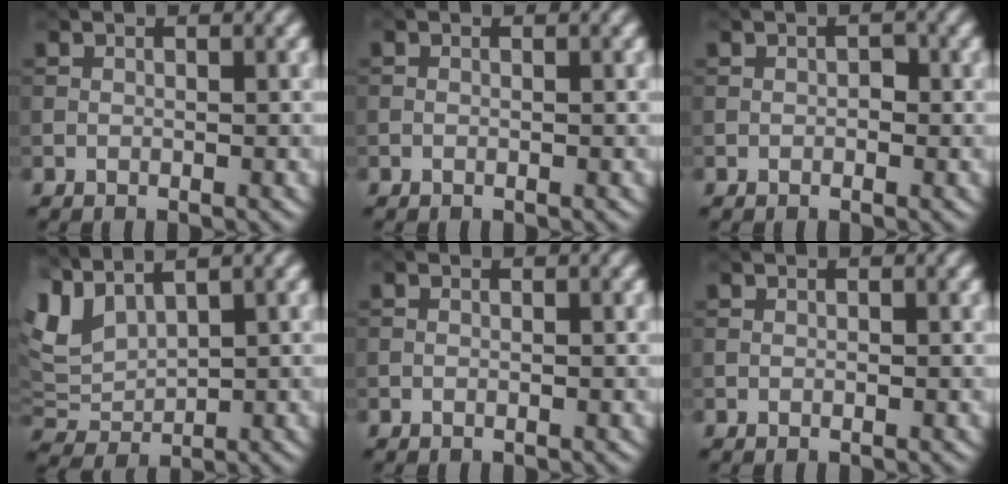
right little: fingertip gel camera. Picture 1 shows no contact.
{"total": 0.0}
{"total": 1.1, "force": [0.1, 0.7, 0.8], "torque": [-0.010, 0.002, 0.000]}
{"total": 4.9, "force": [3.2, 2.3, 2.9], "torque": [-0.073, 0.011, 0.063]}
{"total": 0.0}
{"total": 0.0}